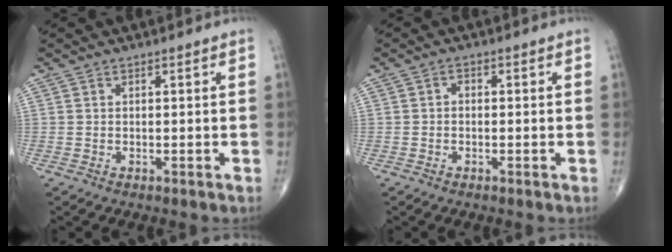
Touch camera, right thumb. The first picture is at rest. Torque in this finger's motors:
{"motor_torque": [-0.12, -0.15, 0.08, -0.16, 0.04]}